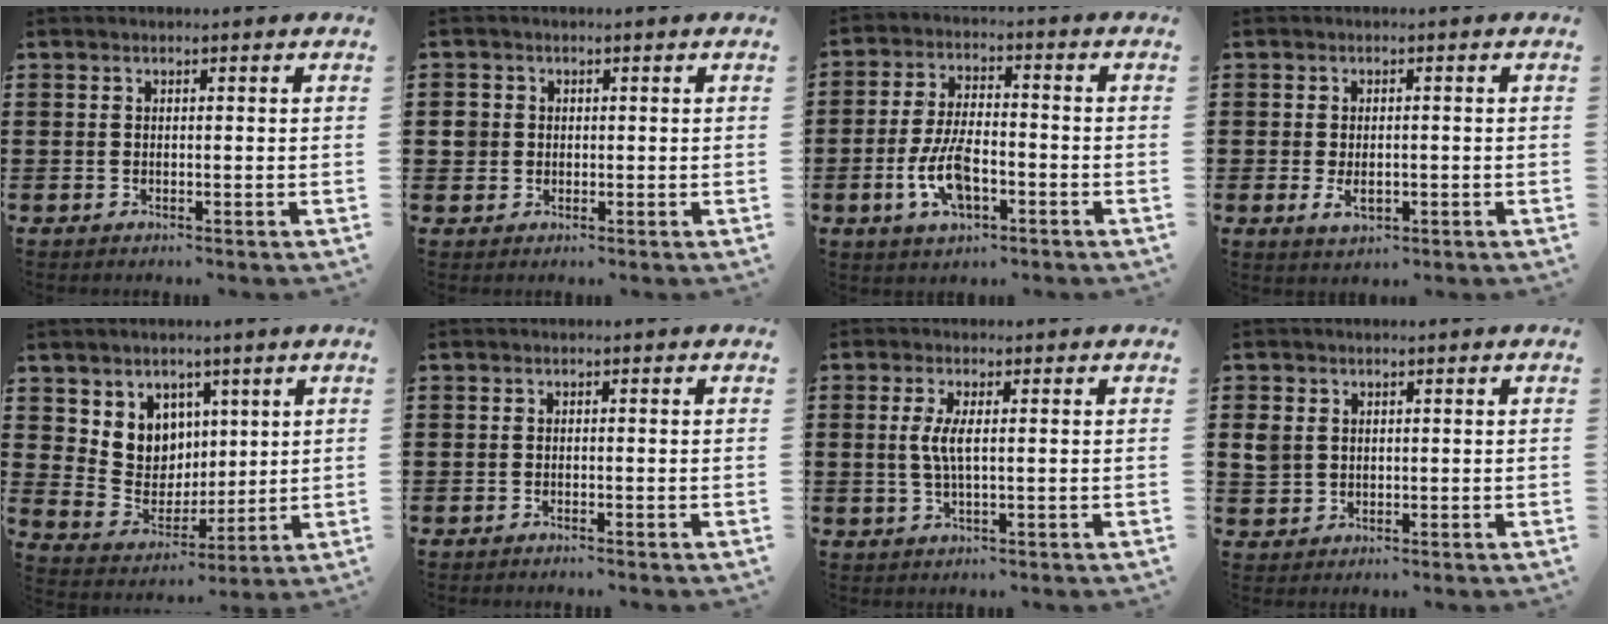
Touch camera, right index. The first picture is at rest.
{"total": 2.1, "force": [0.0, 2.1, 0.5], "torque": [-0.016, 0.008, -0.003]}
{"total": 8.4, "force": [-2.9, 3.8, 6.8], "torque": [-0.154, -0.003, -0.057]}
{"total": 2.9, "force": [-0.6, 1.6, 2.3], "torque": [-0.046, -0.002, -0.010]}
{"total": 7.2, "force": [3.7, 6.2, 0.1], "torque": [-0.042, -0.026, 0.074]}
{"total": 0.5, "force": [-0.5, -0.1, 0.2], "torque": [-0.005, -0.005, -0.009]}
{"total": 3.6, "force": [0.2, 0.7, 3.5], "torque": [-0.073, -0.004, 0.000]}
{"total": 2.6, "force": [0.5, 2.3, 1.0], "torque": [-0.028, 0.011, 0.009]}